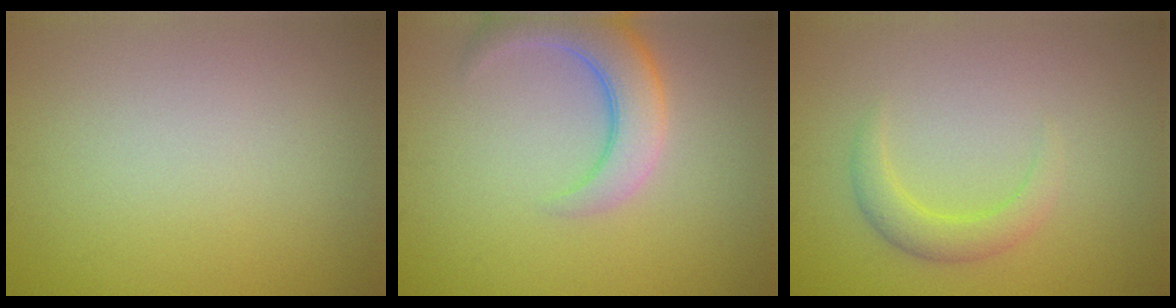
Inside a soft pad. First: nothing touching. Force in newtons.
{"total": 5.4, "press": 5.4, "slide": 0.4}
{"total": 2.3, "press": 2.3, "slide": 0.1}